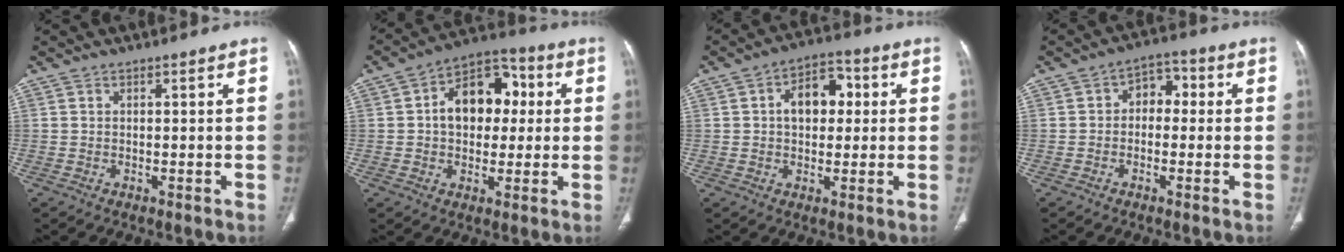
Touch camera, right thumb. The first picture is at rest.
{"total": 13.7, "force": [1.8, 9.6, 9.7], "torque": [-0.104, 0.026, 0.017]}
{"total": 9.3, "force": [1.5, 6.2, 6.8], "torque": [-0.076, 0.020, 0.018]}
{"total": 5.6, "force": [0.1, 4.1, 3.8], "torque": [-0.025, 0.022, -0.013]}